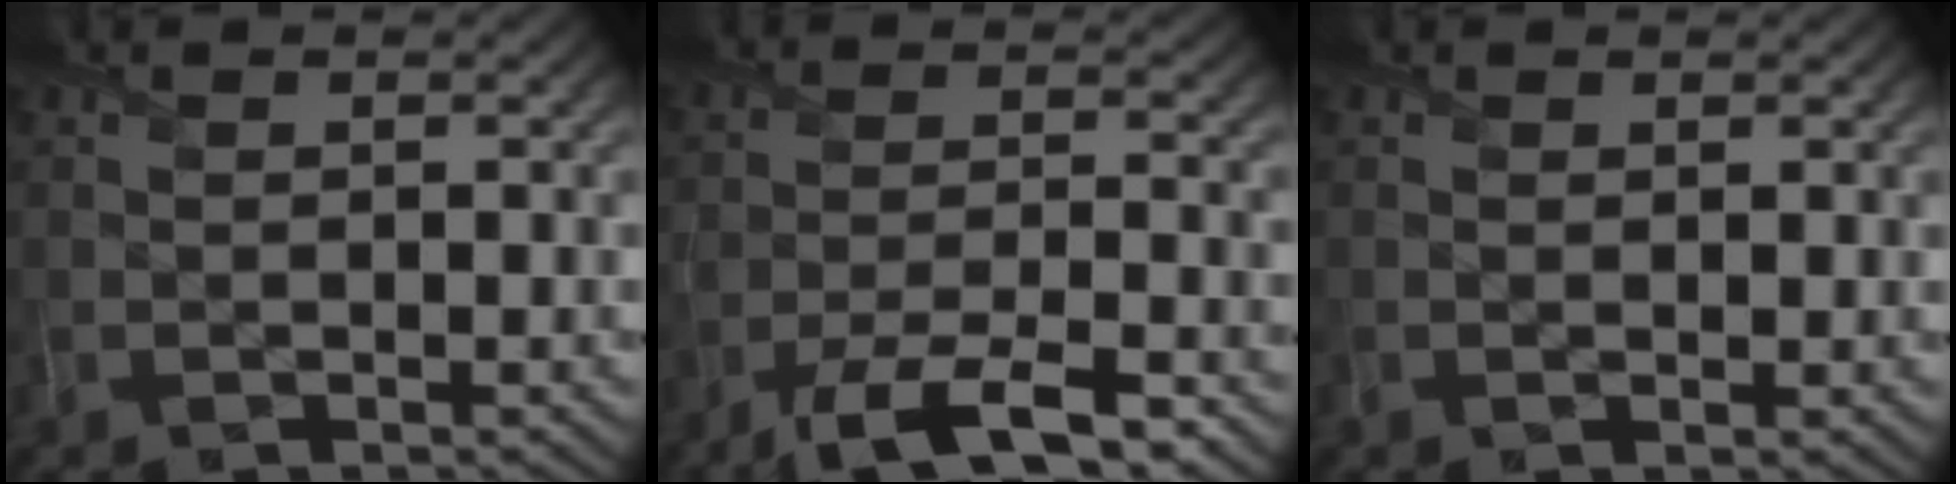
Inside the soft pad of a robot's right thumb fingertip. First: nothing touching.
{"total": 9.2, "force": [-6.6, 2.3, 6.0], "torque": [-0.108, 0.000, -0.120]}
{"total": 0.7, "force": [0.5, 0.2, 0.5], "torque": [-0.009, -0.002, 0.008]}